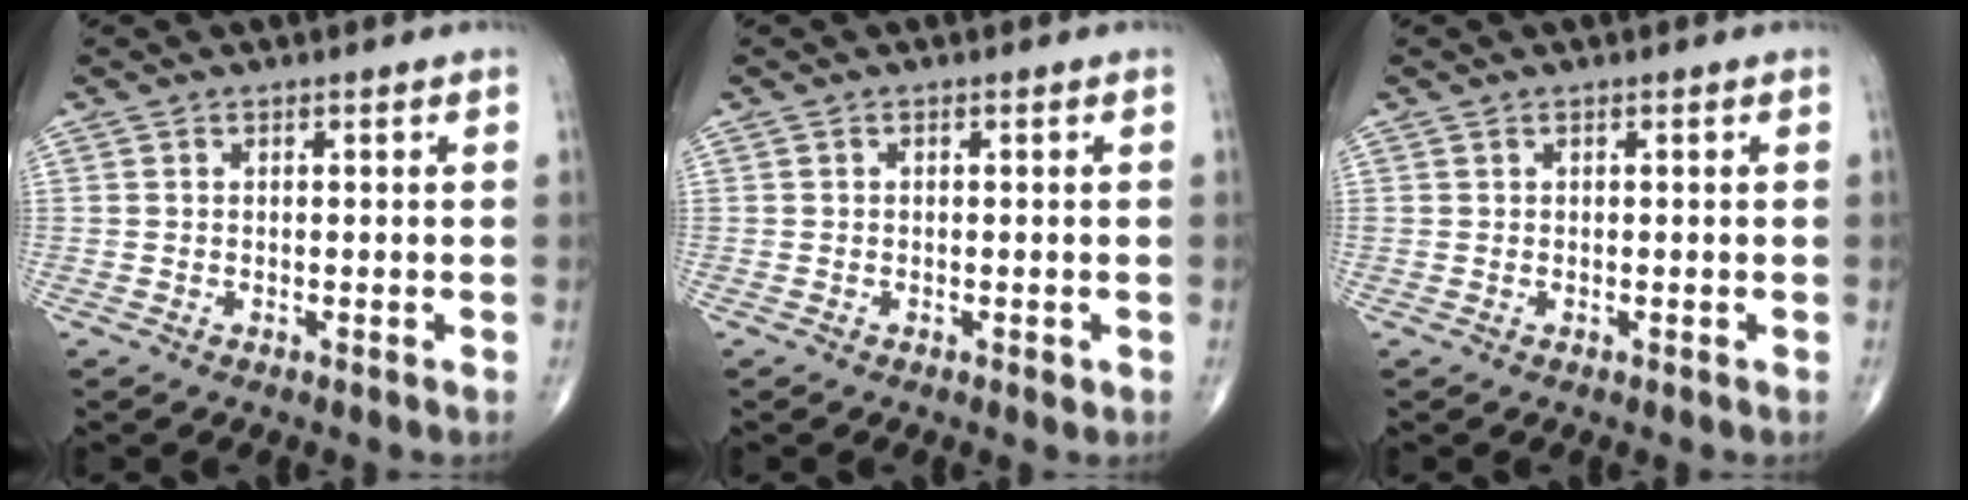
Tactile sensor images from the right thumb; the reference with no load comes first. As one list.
[{"total": 0.9, "force": [-0.3, 0.5, 0.7], "torque": [-0.007, -0.001, -0.005]}, {"total": 0.0}]